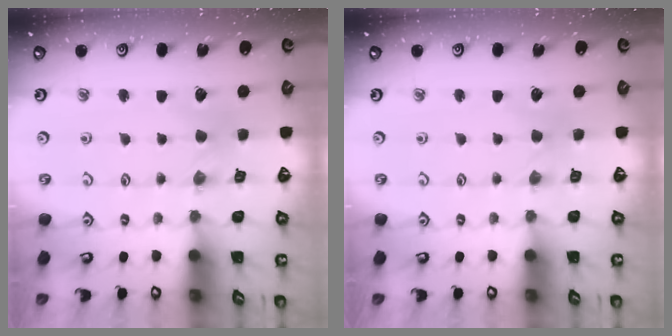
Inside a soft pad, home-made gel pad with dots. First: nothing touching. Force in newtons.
{"total": 1.1, "press": 1.0, "slide": 0.2}